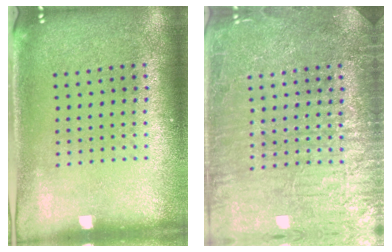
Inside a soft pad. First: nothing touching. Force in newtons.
{"total": 7.2, "press": 7.2, "slide": 1.1}